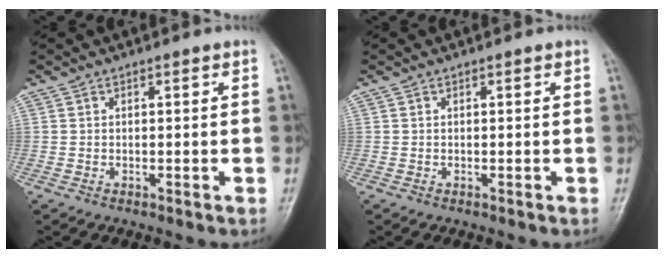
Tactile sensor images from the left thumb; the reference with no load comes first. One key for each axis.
{"total": 0.0}